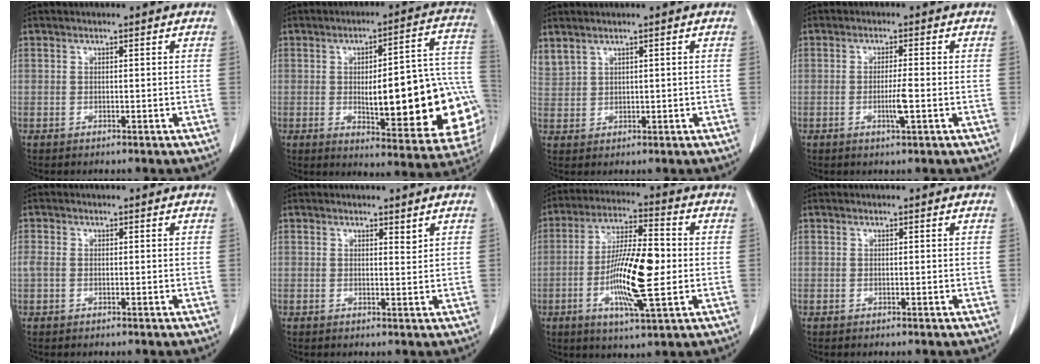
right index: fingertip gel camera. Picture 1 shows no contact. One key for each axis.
{"total": 23.1, "fx": -3.5, "fy": 5.5, "fz": 22.2, "tx": -0.202, "ty": 0.027, "tz": -0.023}
{"total": 4.8, "fx": 2.0, "fy": 4.4, "fz": -0.1, "tx": 0.019, "ty": 0.007, "tz": 0.041}
{"total": 3.3, "fx": -0.9, "fy": 0.0, "fz": 3.1, "tx": -0.059, "ty": -0.006, "tz": -0.015}
{"total": 1.5, "fx": 0.0, "fy": 1.0, "fz": 1.0, "tx": -0.038, "ty": 0.011, "tz": 0.001}
{"total": 1.0, "fx": 0.8, "fy": 0.2, "fz": 0.5, "tx": -0.011, "ty": -0.008, "tz": 0.013}
{"total": 14.0, "fx": -2.0, "fy": 2.4, "fz": 13.7, "tx": -0.256, "ty": -0.002, "tz": -0.036}
{"total": 0.0}